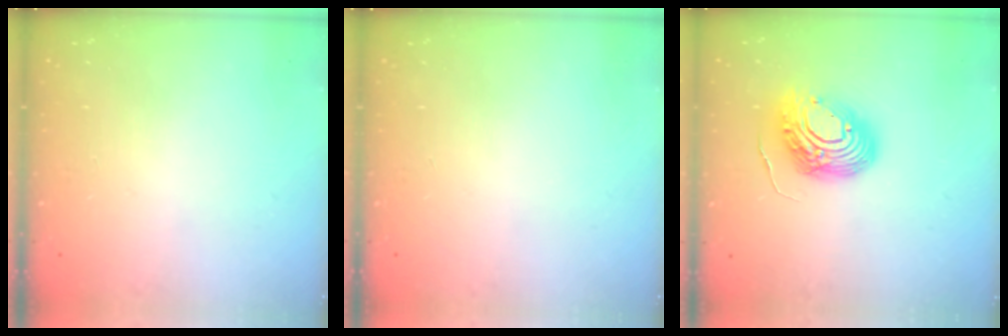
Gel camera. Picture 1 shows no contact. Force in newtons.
{"total": 0.0}
{"total": 15.0, "press": 14.9, "slide": 1.9}